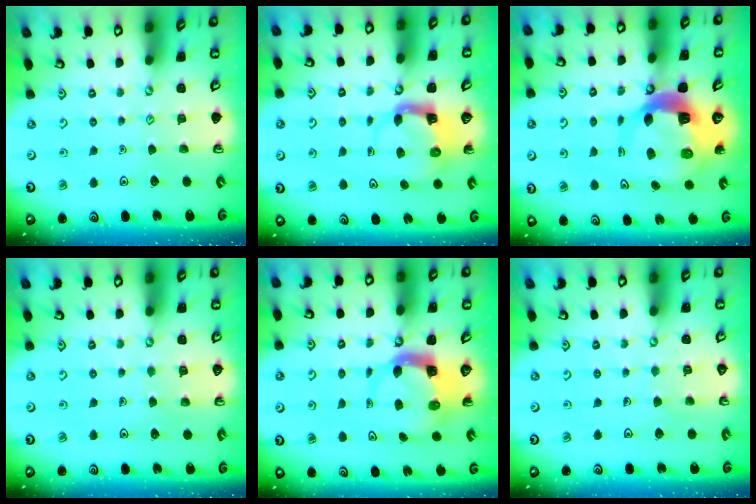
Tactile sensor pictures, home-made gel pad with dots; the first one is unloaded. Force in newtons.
{"total": 3.9, "press": 3.8, "slide": 0.7}
{"total": 9.5, "press": 9.5, "slide": 1.0}
{"total": 3.9, "press": 3.9, "slide": 0.3}
{"total": 4.0, "press": 3.9, "slide": 0.6}
{"total": 4.8, "press": 4.7, "slide": 0.3}